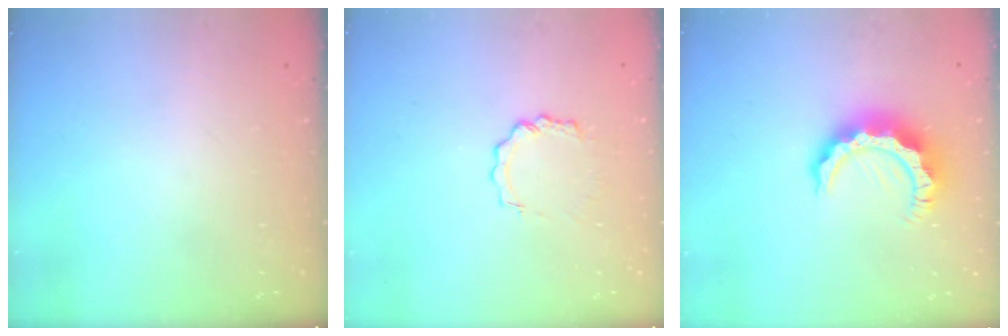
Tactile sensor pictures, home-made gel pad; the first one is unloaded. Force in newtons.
{"total": 5.7, "press": 5.7, "slide": 0.4}
{"total": 9.8, "press": 9.8, "slide": 1.0}